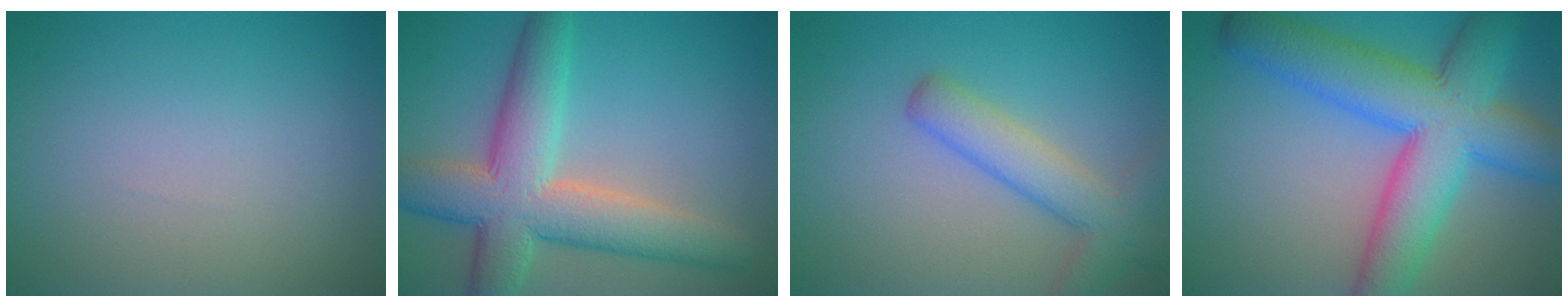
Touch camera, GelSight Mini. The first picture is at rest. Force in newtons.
{"total": 8.9, "press": 8.9, "slide": 0.5}
{"total": 4.5, "press": 4.5, "slide": 0.2}
{"total": 10.8, "press": 10.8, "slide": 0.3}